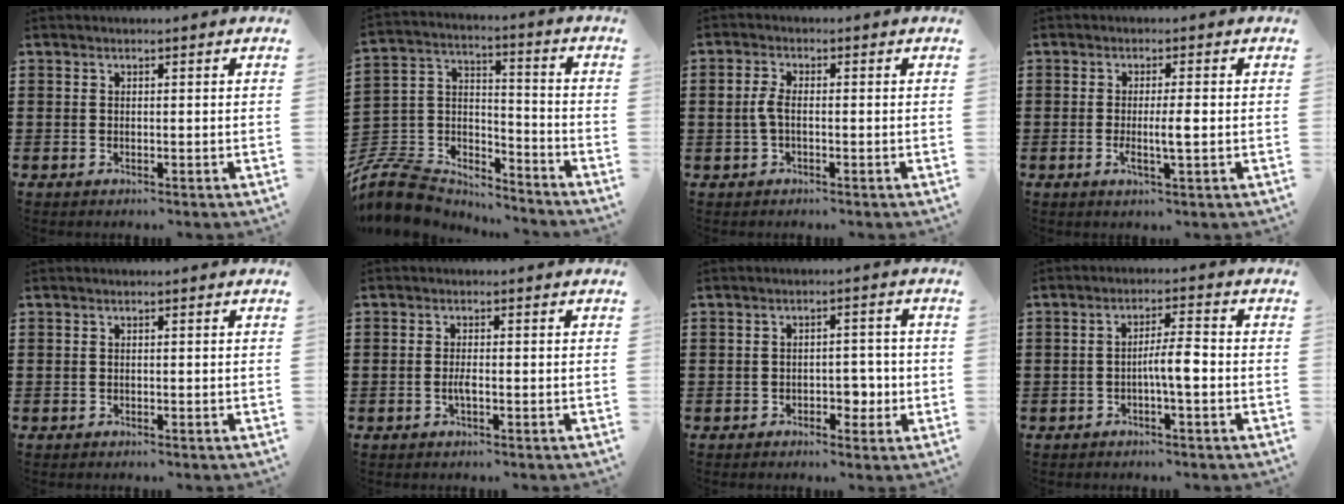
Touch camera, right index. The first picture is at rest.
{"total": 8.6, "force": [-7.8, 3.2, 1.9], "torque": [-0.067, 0.006, -0.157]}
{"total": 2.7, "force": [-0.3, 1.2, 2.5], "torque": [-0.063, -0.003, -0.010]}
{"total": 3.5, "force": [-0.6, 0.1, 3.5], "torque": [-0.069, -0.008, -0.014]}
{"total": 0.0}
{"total": 1.9, "force": [-0.8, 0.2, 1.7], "torque": [-0.040, -0.007, -0.015]}
{"total": 3.7, "force": [-1.3, 2.2, 2.6], "torque": [-0.033, -0.003, -0.029]}
{"total": 4.3, "force": [-1.1, 0.8, 4.1], "torque": [-0.074, 0.005, -0.023]}